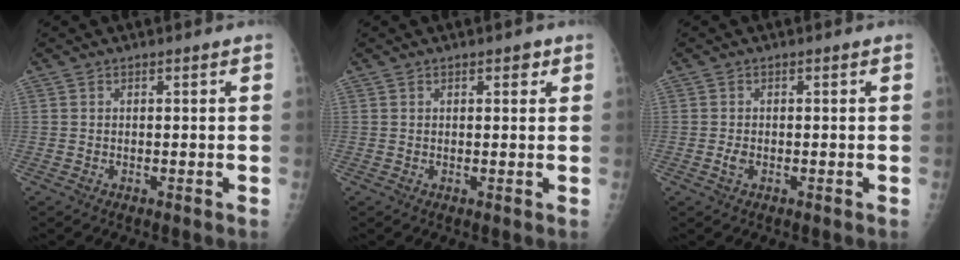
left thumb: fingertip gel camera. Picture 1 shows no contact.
{"total": 1.6, "force": [0.9, 0.8, 1.0], "torque": [-0.002, -0.001, 0.009]}
{"total": 1.3, "force": [-0.6, 0.8, 0.8], "torque": [-0.019, 0.000, -0.014]}